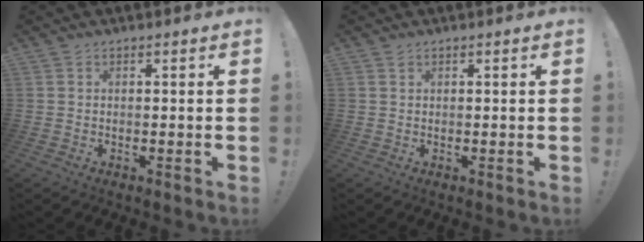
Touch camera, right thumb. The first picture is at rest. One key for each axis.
{"total": 1.0, "fx": 0.7, "fy": 0.7, "fz": 0.1, "tx": -0.001, "ty": -0.001, "tz": 0.013}